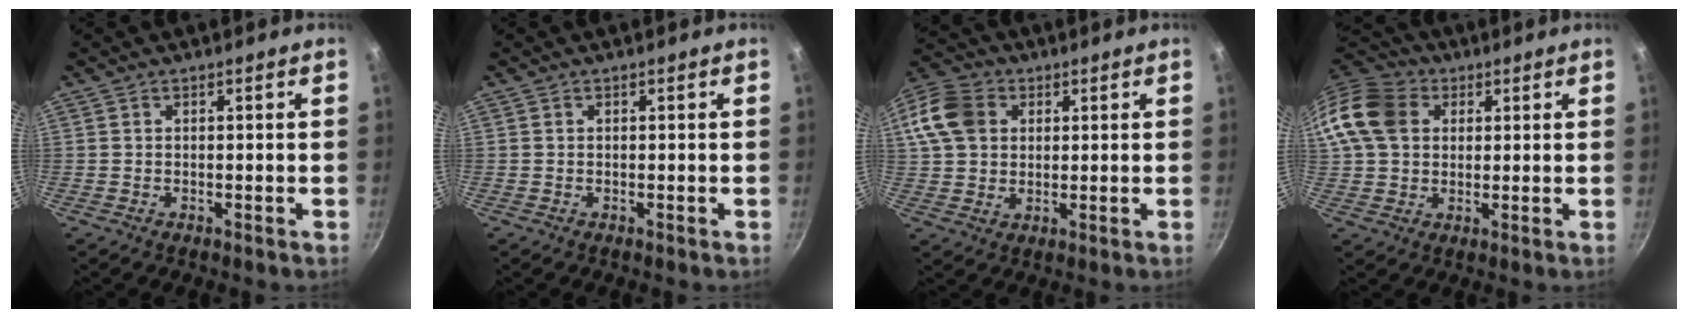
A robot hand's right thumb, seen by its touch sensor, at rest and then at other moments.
{"total": 0.0}
{"total": 14.4, "force": [3.7, 11.6, 7.8], "torque": [-0.163, 0.016, 0.059]}
{"total": 14.5, "force": [3.9, 11.5, 8.0], "torque": [-0.149, 0.018, 0.060]}